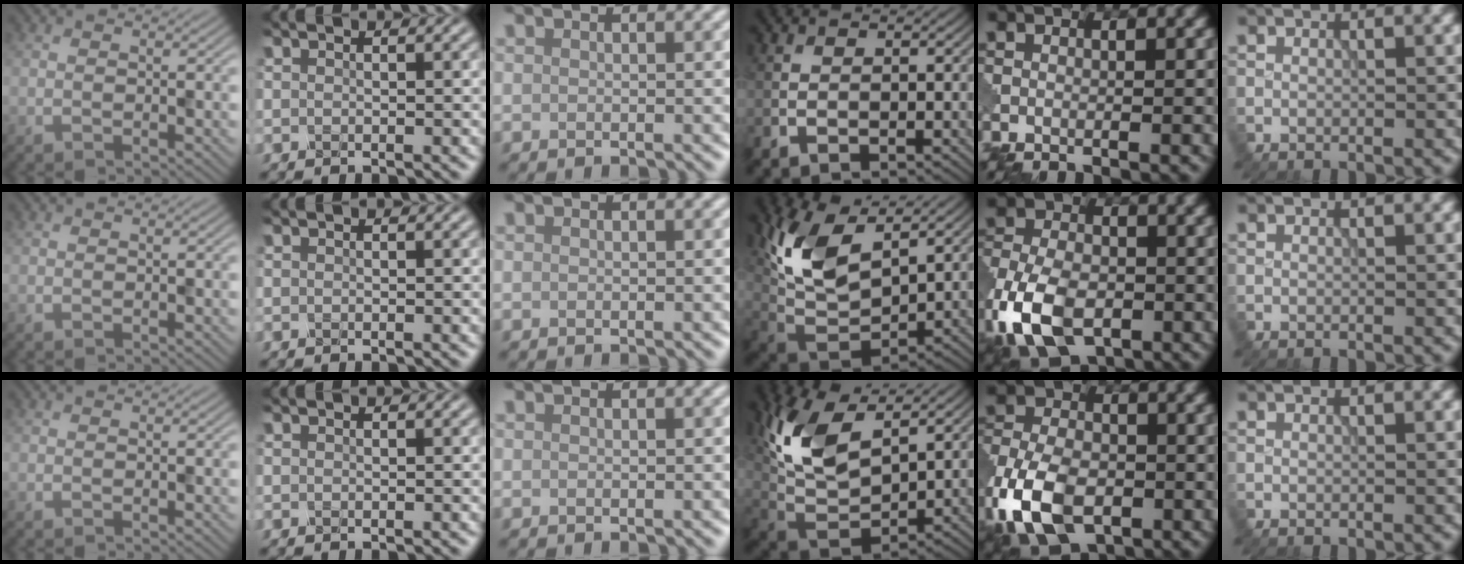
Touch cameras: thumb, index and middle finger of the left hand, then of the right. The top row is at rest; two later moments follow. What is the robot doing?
{"motion": "squeeze", "object": "clothespin"}